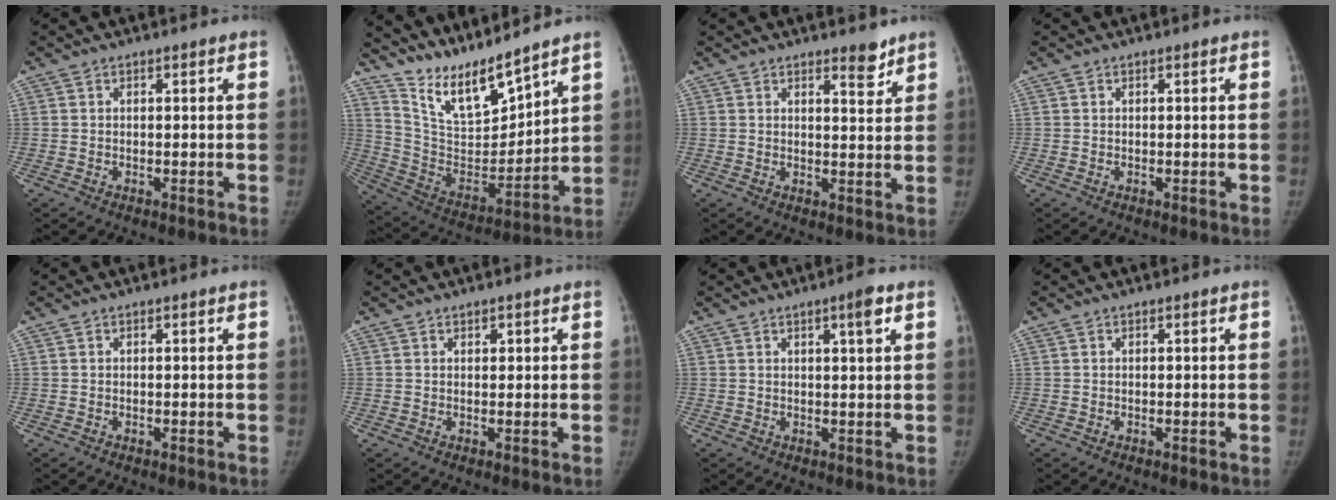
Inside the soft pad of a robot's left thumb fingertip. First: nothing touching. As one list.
[{"total": 14.7, "force": [13.0, 2.8, 6.3], "torque": [-0.085, -0.086, 0.260]}, {"total": 3.4, "force": [2.8, 1.0, 1.7], "torque": [-0.011, -0.024, 0.040]}, {"total": 0.0}, {"total": 0.0}, {"total": 1.1, "force": [0.7, 0.7, 0.5], "torque": [0.002, -0.003, 0.010]}, {"total": 3.4, "force": [1.8, 0.3, 2.9], "torque": [-0.042, -0.007, 0.027]}, {"total": 0.0}]